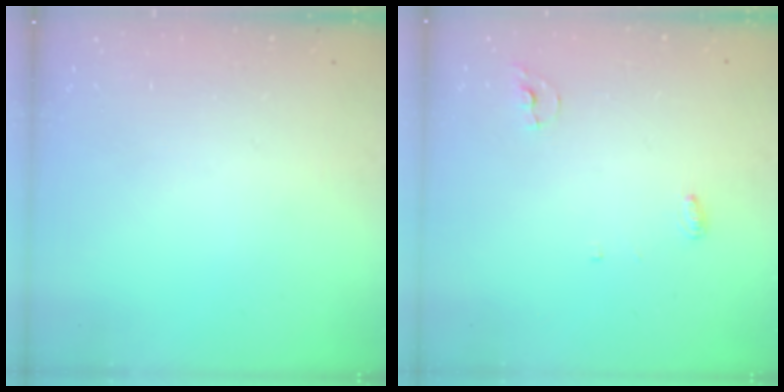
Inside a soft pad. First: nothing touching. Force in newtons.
{"total": 3.8, "press": 3.8, "slide": 0.3}